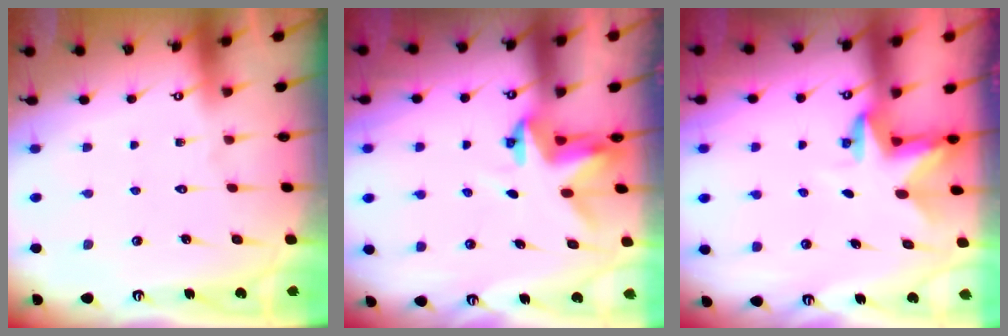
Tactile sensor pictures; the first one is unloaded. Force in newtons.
{"total": 3.5, "press": 3.5, "slide": 0.1}
{"total": 2.9, "press": 2.9, "slide": 0.2}